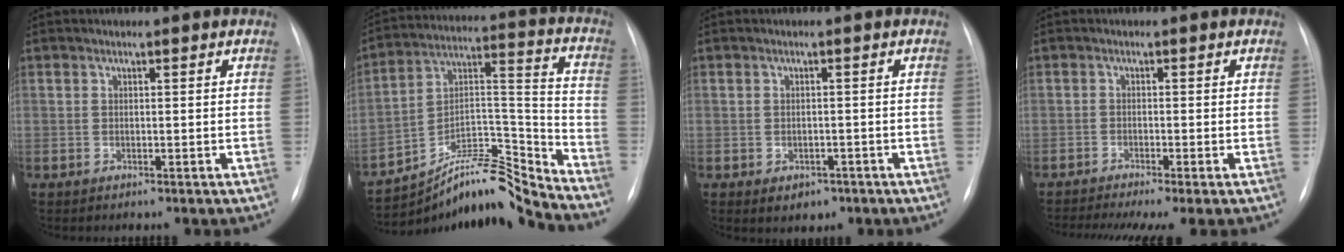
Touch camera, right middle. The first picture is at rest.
{"total": 12.8, "force": [-12.6, -1.3, 2.1], "torque": [-0.027, 0.072, -0.220]}
{"total": 3.1, "force": [-1.6, 2.3, 1.4], "torque": [-0.015, 0.004, -0.009]}
{"total": 8.6, "force": [-6.6, 0.6, 5.5], "torque": [-0.081, -0.015, -0.105]}